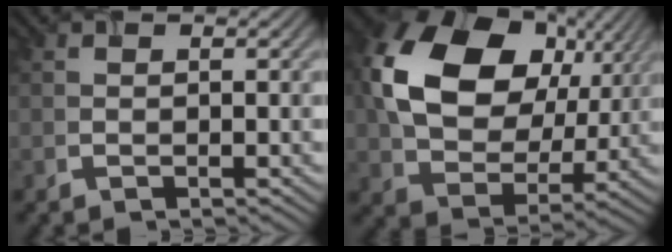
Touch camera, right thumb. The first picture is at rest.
{"total": 17.0, "force": [4.7, 12.3, 10.7], "torque": [-0.238, 0.019, 0.094]}